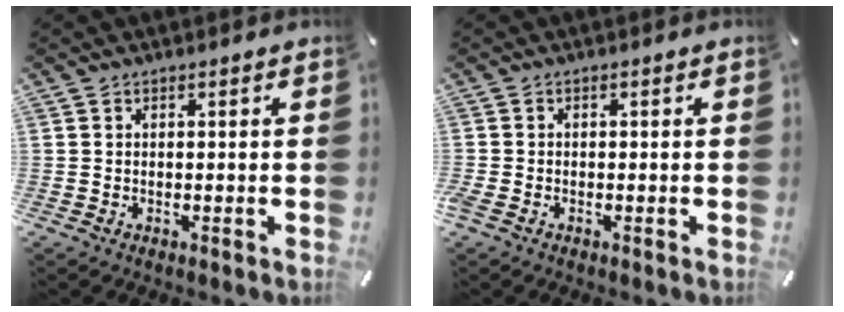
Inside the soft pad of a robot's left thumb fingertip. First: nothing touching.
{"total": 1.2, "force": [-0.8, 0.7, 0.6], "torque": [-0.016, -0.001, -0.017]}